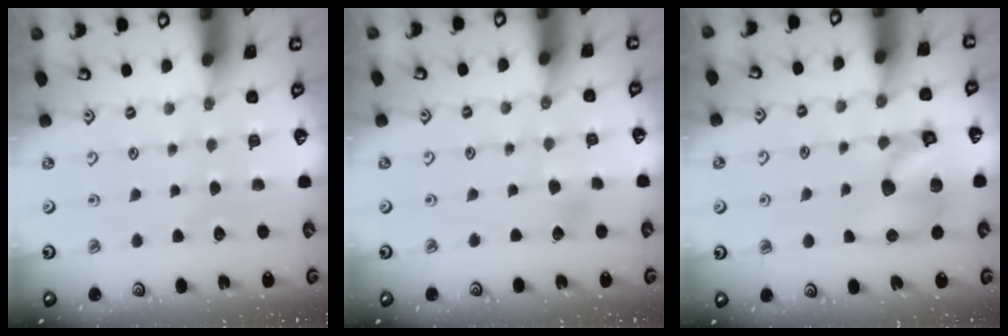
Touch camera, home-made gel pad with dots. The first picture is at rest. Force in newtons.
{"total": 2.1, "press": 2.1, "slide": 0.3}
{"total": 11.2, "press": 11.0, "slide": 1.8}